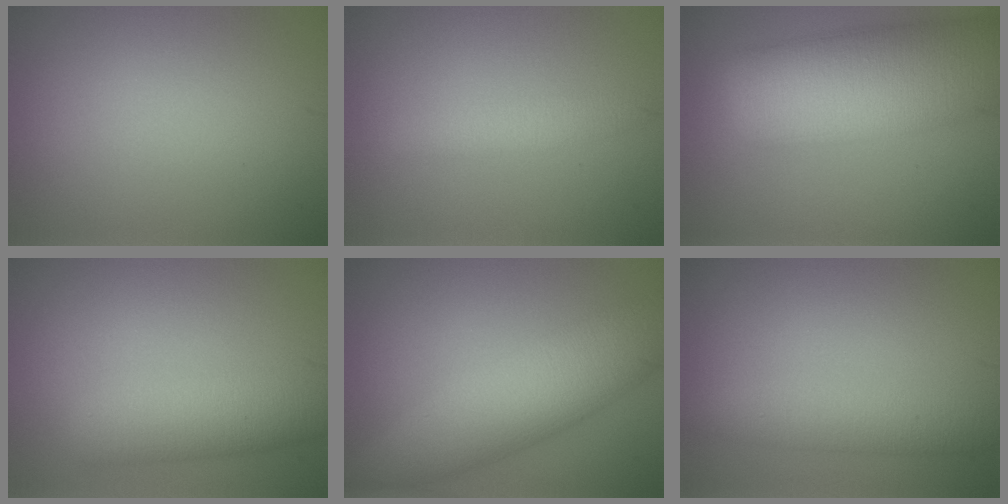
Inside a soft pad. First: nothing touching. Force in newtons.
{"total": 1.9, "press": 1.9, "slide": 0.0}
{"total": 12.7, "press": 12.7, "slide": 1.0}
{"total": 5.4, "press": 5.4, "slide": 0.2}
{"total": 7.7, "press": 7.7, "slide": 0.1}
{"total": 3.5, "press": 3.5, "slide": 0.2}